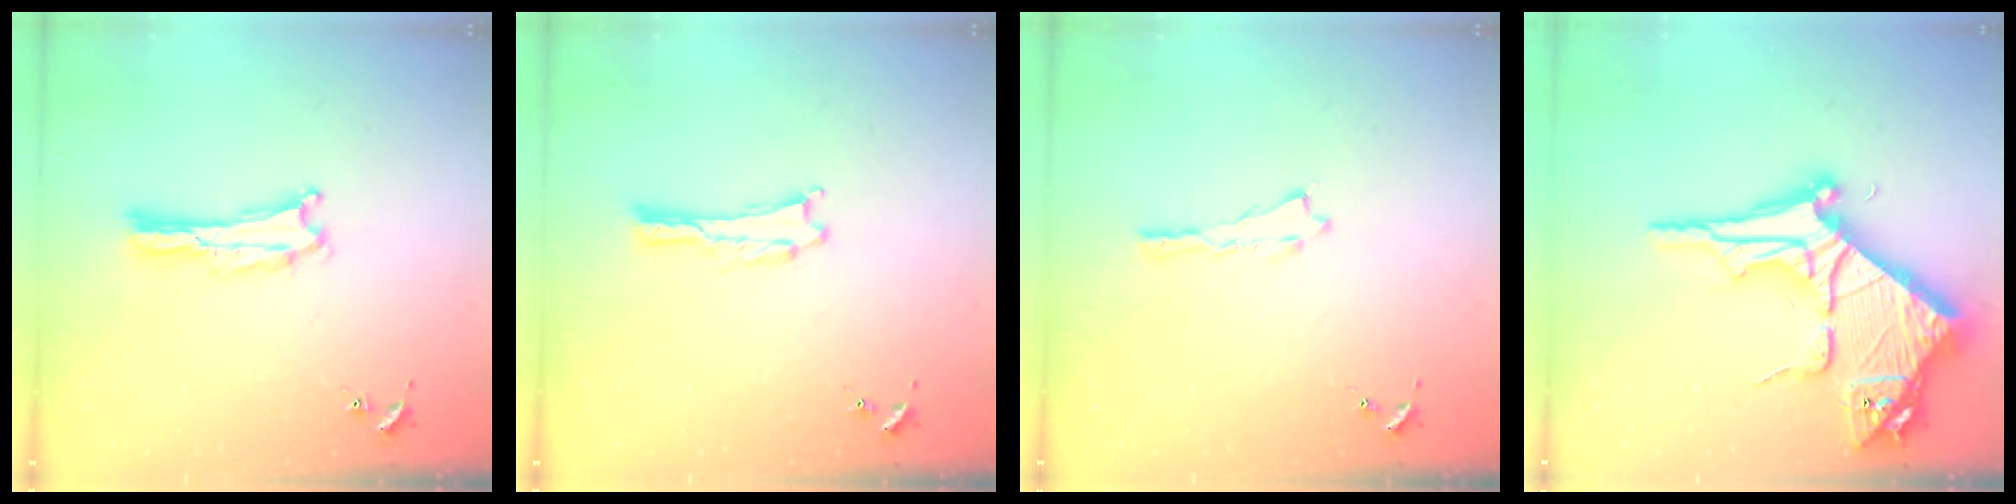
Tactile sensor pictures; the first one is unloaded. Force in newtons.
{"total": 0.6, "press": 0.6, "slide": 0.1}
{"total": 0.0}
{"total": 14.6, "press": 14.5, "slide": 1.5}